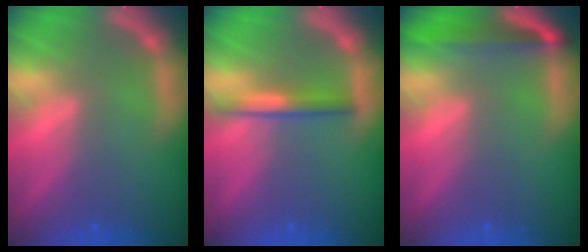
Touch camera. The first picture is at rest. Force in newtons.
{"total": 2.5}
{"total": 4.4}